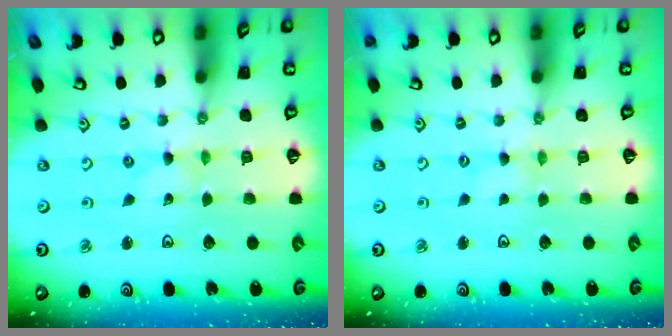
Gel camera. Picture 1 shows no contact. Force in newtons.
{"total": 0.0}